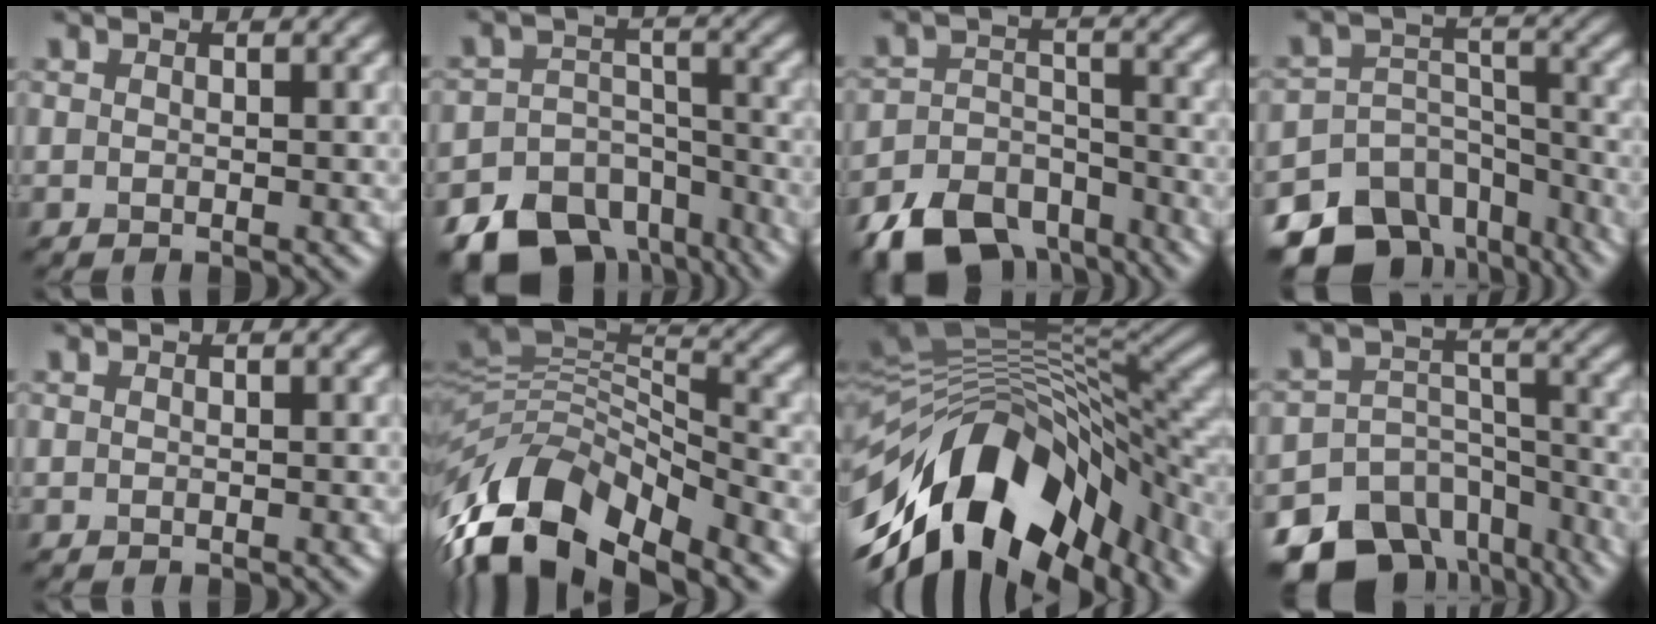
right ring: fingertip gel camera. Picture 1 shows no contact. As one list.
[{"total": 13.0, "force": [-9.6, 8.1, 3.4], "torque": [-0.063, -0.025, -0.136]}, {"total": 8.3, "force": [-6.4, 4.4, 3.1], "torque": [-0.051, -0.011, -0.115]}, {"total": 13.6, "force": [-10.3, 8.4, 3.1], "torque": [-0.061, -0.015, -0.140]}, {"total": 0.0}, {"total": 12.2, "force": [-6.8, 6.1, 8.1], "torque": [-0.163, 0.011, -0.129]}, {"total": 15.6, "force": [-5.9, 8.1, 12.0], "torque": [-0.205, 0.011, -0.104]}, {"total": 15.0, "force": [-11.1, 9.5, 3.6], "torque": [-0.073, -0.033, -0.147]}]